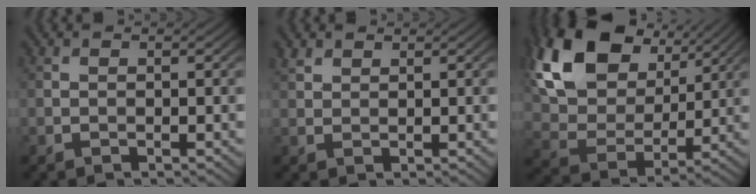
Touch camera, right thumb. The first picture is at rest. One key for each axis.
{"total": 1.8, "fx": 1.4, "fy": 0.9, "fz": 0.6, "tx": -0.017, "ty": 0.005, "tz": 0.033}
{"total": 17.2, "fx": 8.8, "fy": 11.0, "fz": 10.0, "tx": -0.253, "ty": 0.024, "tz": 0.159}